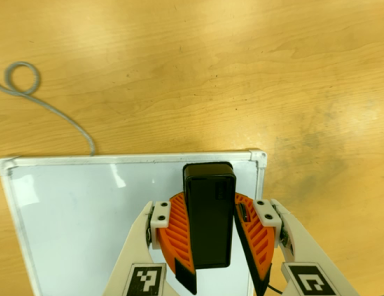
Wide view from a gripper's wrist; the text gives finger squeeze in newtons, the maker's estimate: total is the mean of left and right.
{"total": 10.3, "left": 11.3, "right": 9.2}